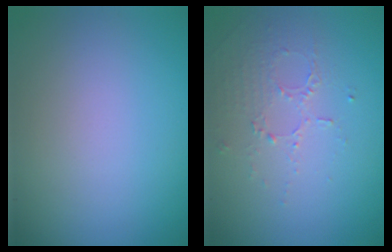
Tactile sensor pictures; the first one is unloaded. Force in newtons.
{"total": 1.6, "press": 1.0, "slide": 1.3}